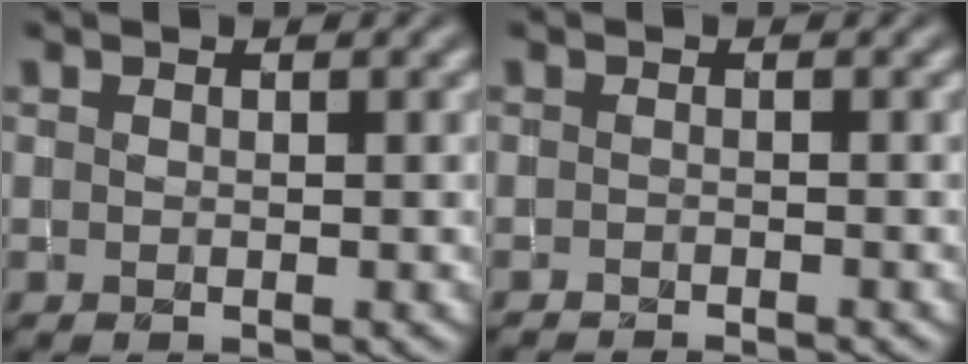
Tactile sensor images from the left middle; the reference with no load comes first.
{"total": 1.4, "force": [-1.4, 0.0, 0.4], "torque": [-0.005, -0.002, -0.026]}